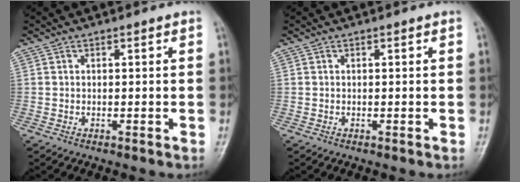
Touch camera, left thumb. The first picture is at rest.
{"total": 0.0}